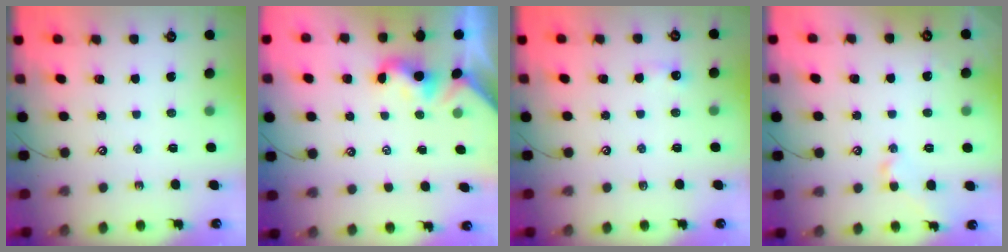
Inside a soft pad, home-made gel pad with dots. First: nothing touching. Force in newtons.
{"total": 2.0, "press": 1.9, "slide": 0.4}
{"total": 2.6, "press": 2.6, "slide": 0.4}
{"total": 0.6, "press": 0.6, "slide": 0.1}